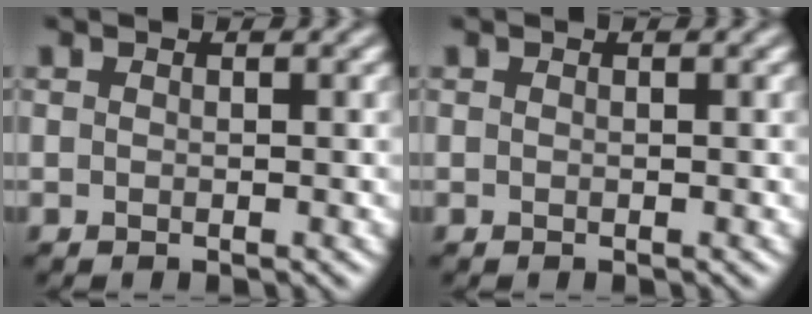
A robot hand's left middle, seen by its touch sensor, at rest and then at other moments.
{"total": 0.0}